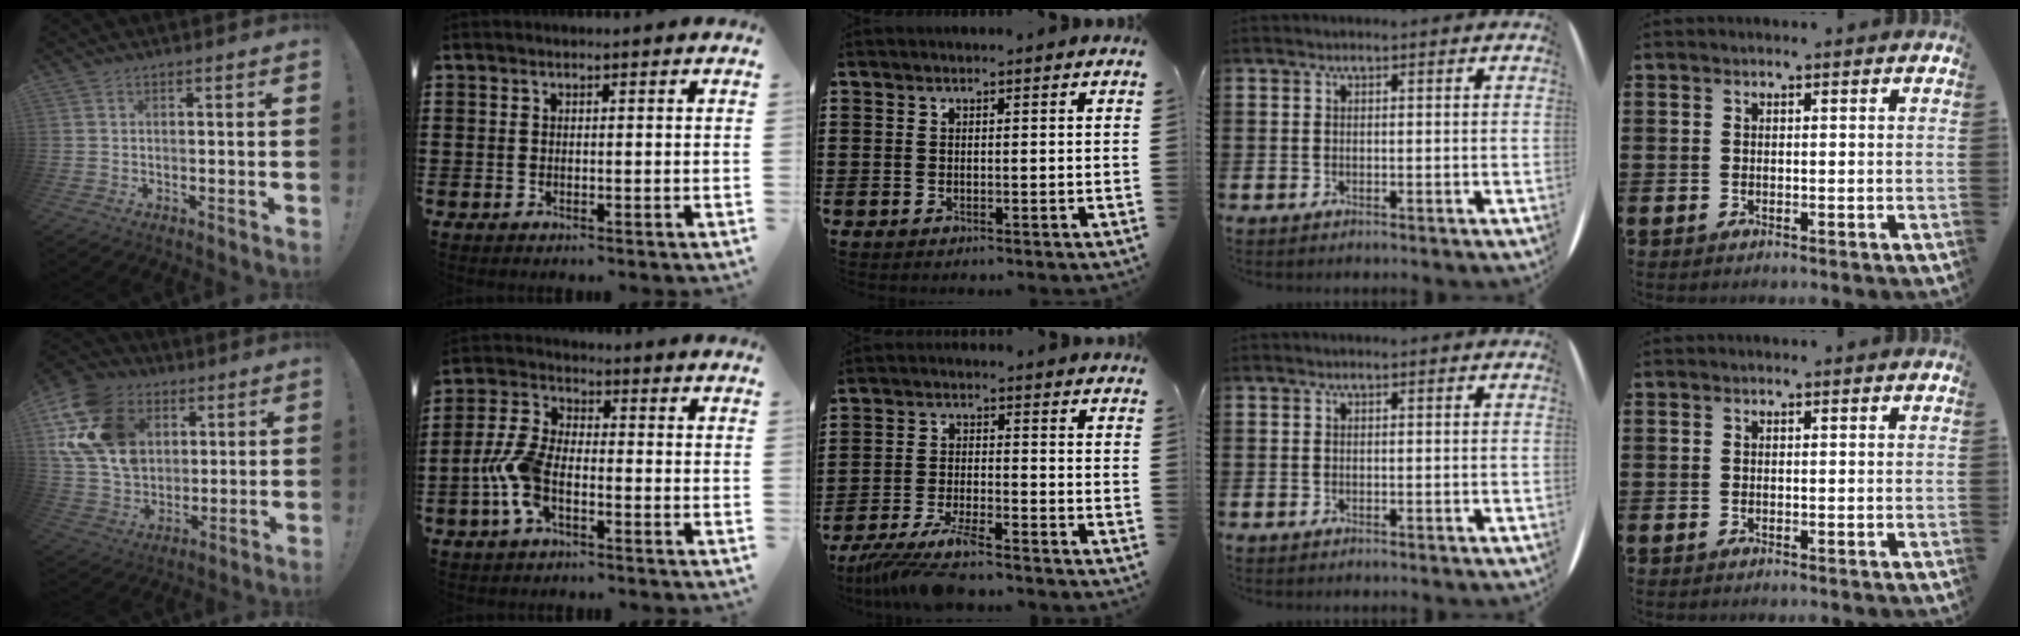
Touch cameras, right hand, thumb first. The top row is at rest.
{"thumb": {"total": 20.5, "force": [6.8, 15.4, 11.8], "torque": [-0.225, -0.023, 0.138]}, "index": {"total": 7.6, "force": [-2.6, 3.7, 6.0], "torque": [-0.159, -0.008, -0.058]}, "middle": {"total": 6.8, "force": [-6.0, 0.2, 3.2], "torque": [-0.075, -0.015, -0.116]}}